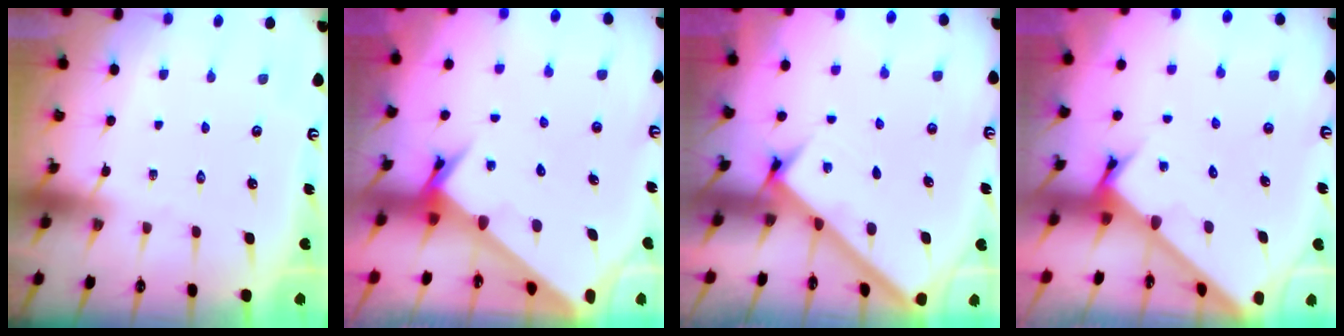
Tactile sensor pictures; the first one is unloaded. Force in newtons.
{"total": 3.6, "press": 3.6, "slide": 0.3}
{"total": 2.7, "press": 2.7, "slide": 0.4}
{"total": 2.4, "press": 2.4, "slide": 0.2}